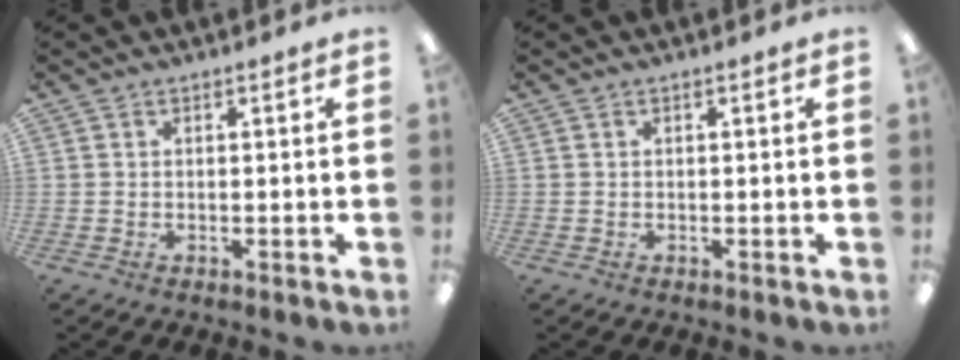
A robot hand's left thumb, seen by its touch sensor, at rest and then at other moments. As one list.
[{"total": 0.0}]